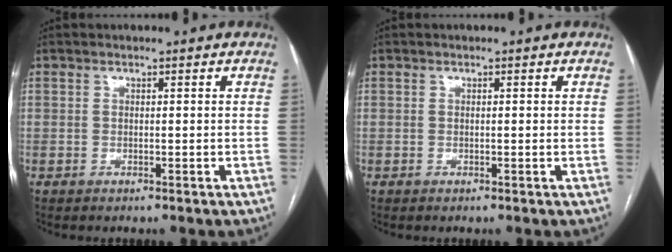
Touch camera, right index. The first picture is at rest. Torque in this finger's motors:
{"motor_torque": [-0.23, 0.11, -0.01, -0.01]}